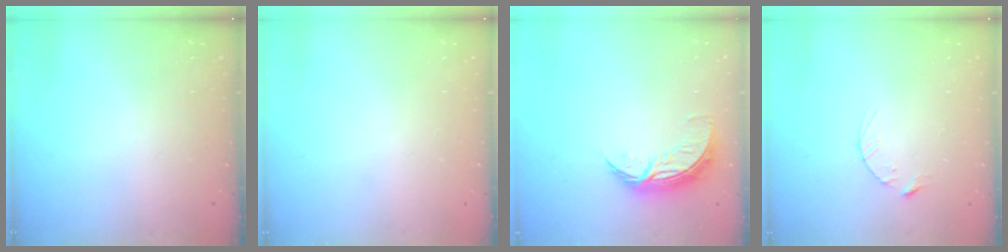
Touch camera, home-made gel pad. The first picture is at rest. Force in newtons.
{"total": 0.0}
{"total": 8.7, "press": 8.7, "slide": 0.4}
{"total": 2.5, "press": 2.5, "slide": 0.4}